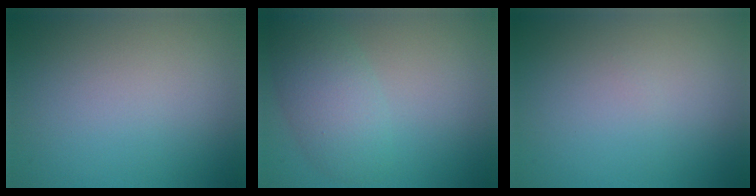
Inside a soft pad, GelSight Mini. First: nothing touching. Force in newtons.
{"total": 4.3, "press": 4.3, "slide": 0.1}
{"total": 0.0}